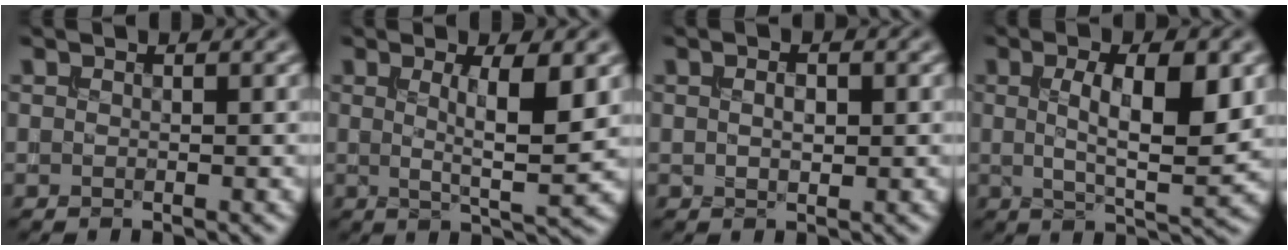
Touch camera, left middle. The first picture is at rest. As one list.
[{"total": 5.4, "force": [1.0, 1.0, 5.2], "torque": [-0.081, -0.008, 0.017]}, {"total": 1.5, "force": [0.2, 0.7, 1.3], "torque": [-0.022, -0.003, 0.007]}, {"total": 7.0, "force": [0.9, 2.0, 6.6], "torque": [-0.105, -0.001, 0.017]}]